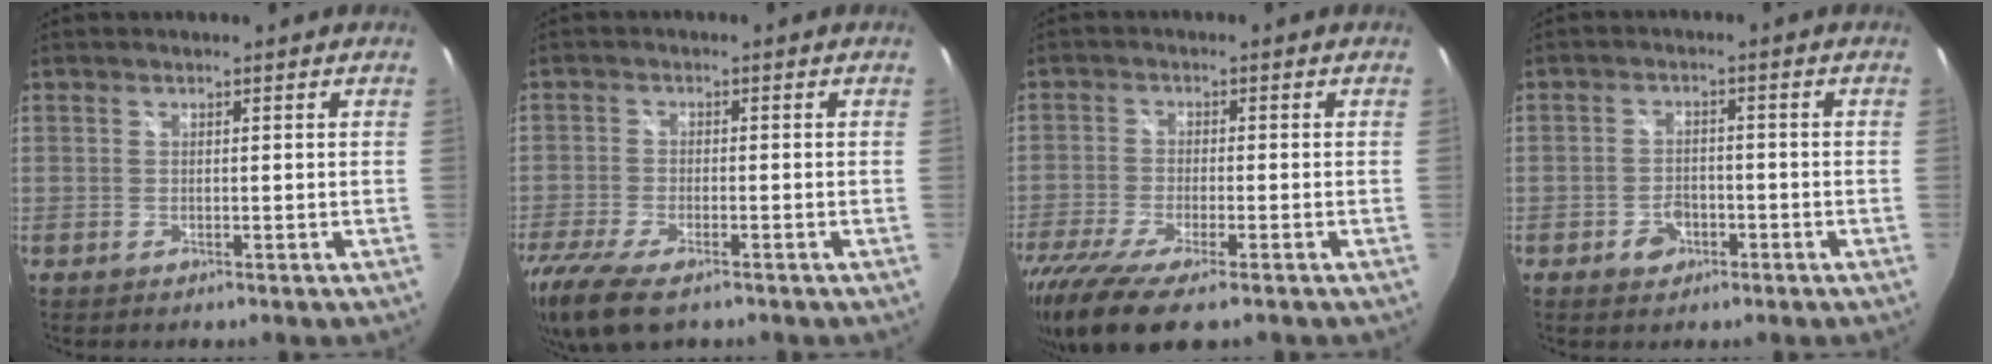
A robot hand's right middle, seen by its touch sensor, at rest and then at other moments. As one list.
[{"total": 12.4, "force": [-8.9, 4.2, 7.7], "torque": [-0.188, -0.054, -0.165]}, {"total": 13.1, "force": [-9.4, 2.8, 8.8], "torque": [-0.193, -0.056, -0.168]}, {"total": 3.7, "force": [-2.1, 2.7, 1.5], "torque": [-0.033, 0.006, -0.029]}]